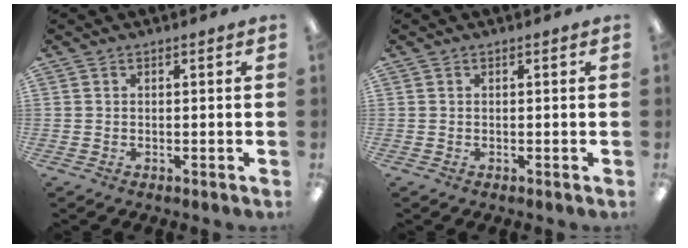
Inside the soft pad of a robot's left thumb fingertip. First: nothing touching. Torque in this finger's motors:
{"motor_torque": [0.00, 0.00, 0.00, 0.00, 0.00]}